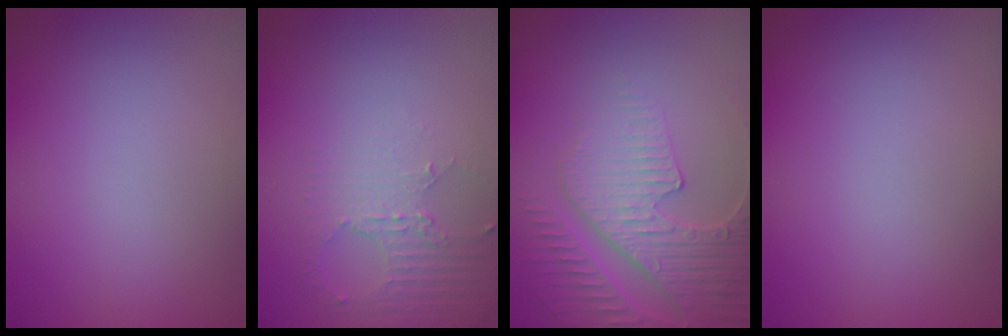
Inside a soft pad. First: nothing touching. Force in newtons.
{"total": 2.5, "press": 1.7, "slide": 1.8}
{"total": 4.7, "press": 4.4, "slide": 1.5}
{"total": 0.0}